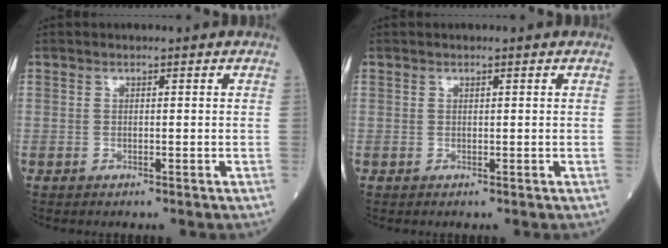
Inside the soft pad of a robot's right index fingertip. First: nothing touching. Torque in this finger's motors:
{"motor_torque": [-0.04, -0.05, -0.02, 0.01]}